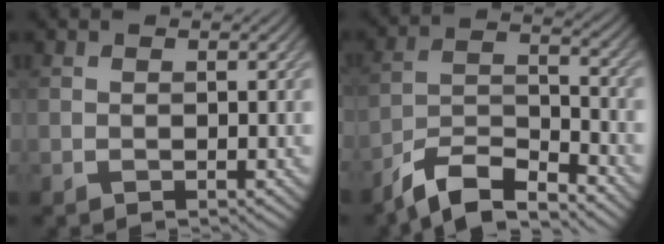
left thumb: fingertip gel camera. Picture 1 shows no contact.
{"total": 8.4, "force": [-7.0, 2.1, 4.2], "torque": [-0.085, -0.004, -0.144]}